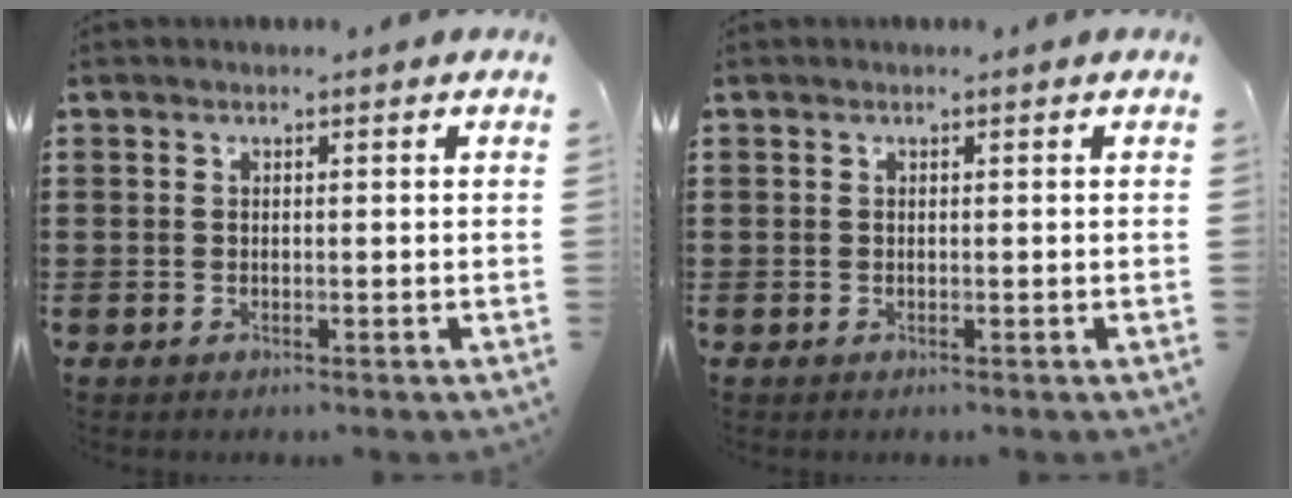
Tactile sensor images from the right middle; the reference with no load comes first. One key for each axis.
{"total": 0.0}